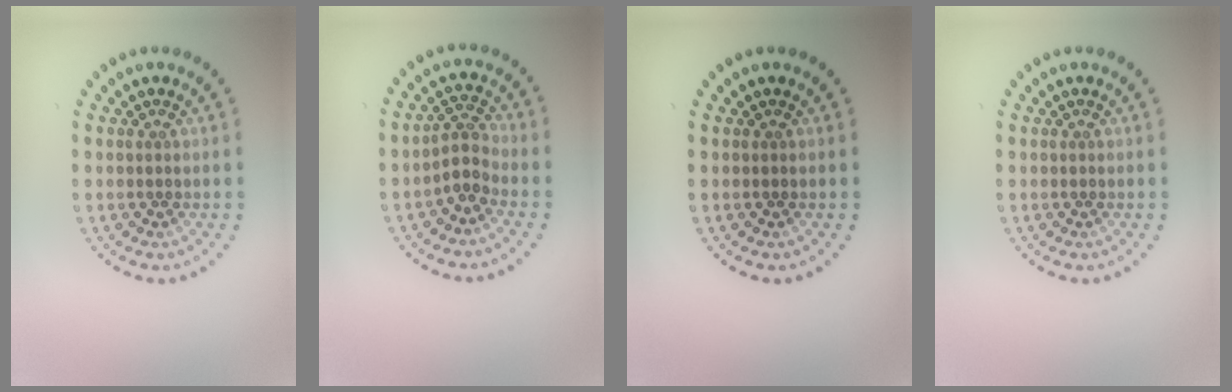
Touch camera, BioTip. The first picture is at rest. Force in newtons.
{"total": 2.3, "press": 1.8, "slide": 1.5}
{"total": 0.0}
{"total": 0.0}